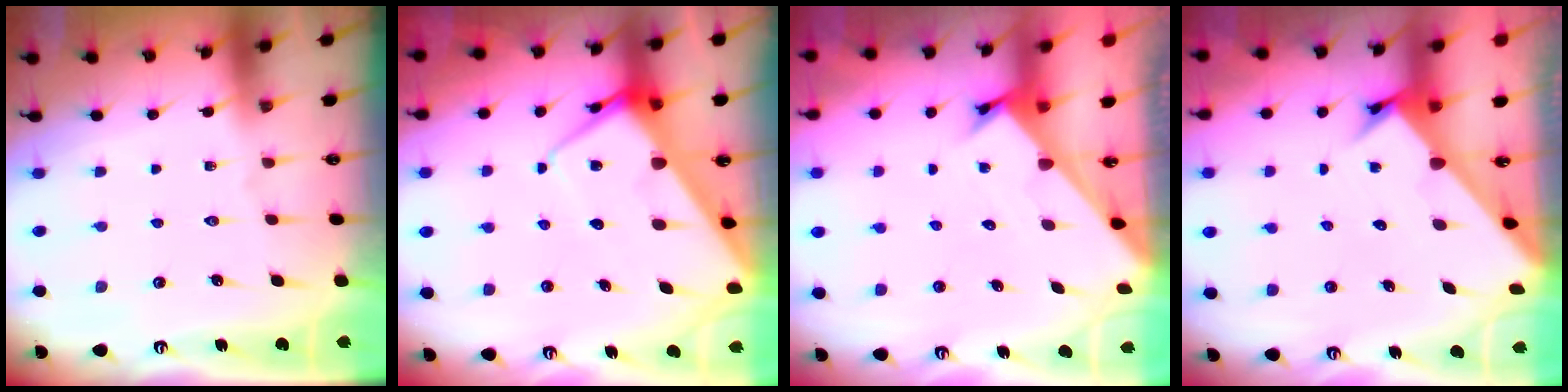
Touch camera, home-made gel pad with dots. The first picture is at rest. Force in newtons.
{"total": 9.9, "press": 9.8, "slide": 0.9}
{"total": 2.5, "press": 2.4, "slide": 0.2}
{"total": 2.6, "press": 2.6, "slide": 0.2}